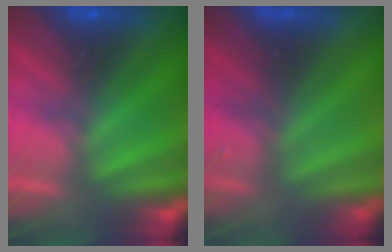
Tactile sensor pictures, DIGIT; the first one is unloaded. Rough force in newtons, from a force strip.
{"total": 8.9}